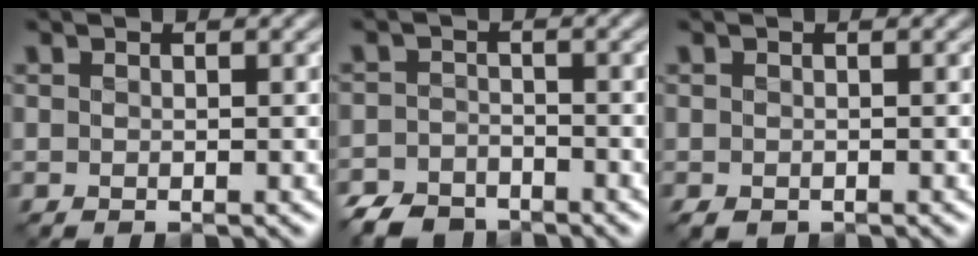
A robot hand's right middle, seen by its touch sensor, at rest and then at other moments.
{"total": 3.8, "force": [-3.3, 1.8, 1.0], "torque": [-0.016, -0.004, -0.065]}
{"total": 0.8, "force": [-0.5, 0.5, 0.4], "torque": [-0.007, -0.005, -0.007]}